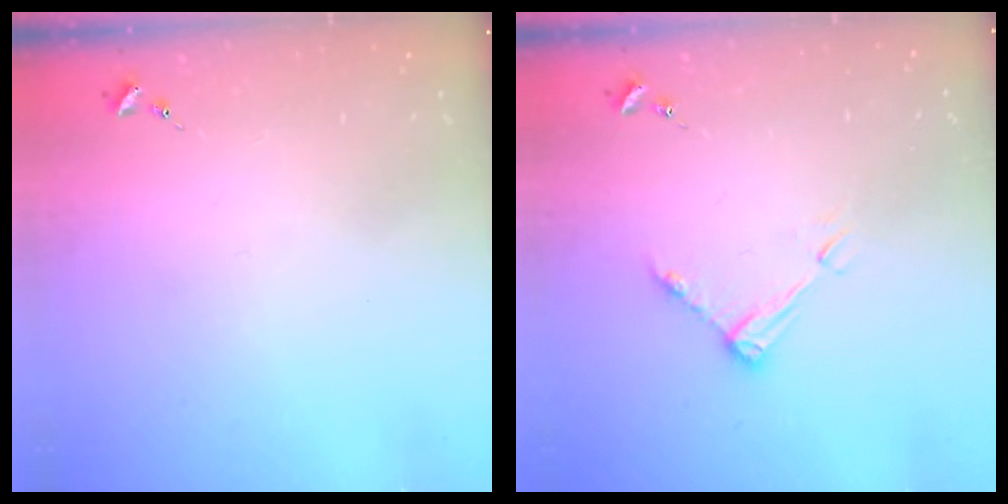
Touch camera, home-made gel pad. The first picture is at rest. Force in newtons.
{"total": 6.5, "press": 6.4, "slide": 0.5}